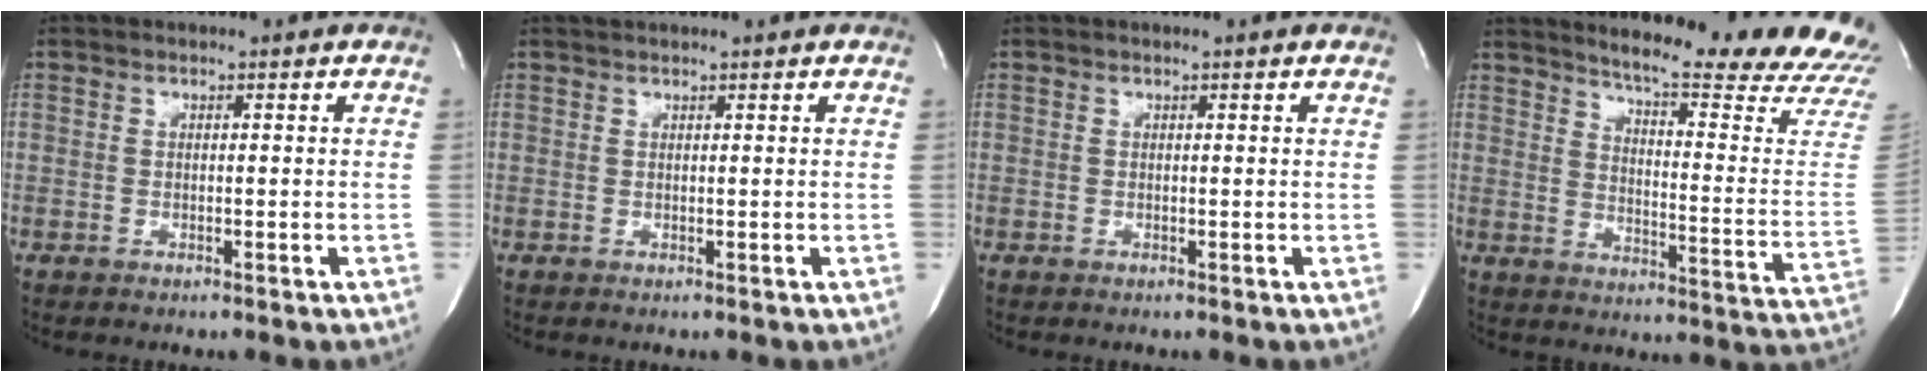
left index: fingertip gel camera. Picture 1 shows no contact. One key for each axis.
{"total": 3.4, "fx": 3.1, "fy": 0.0, "fz": 1.3, "tx": -0.016, "ty": 0.030, "tz": 0.042}
{"total": 0.8, "fx": 0.7, "fy": -0.1, "fz": 0.4, "tx": -0.011, "ty": 0.004, "tz": 0.013}
{"total": 23.4, "fx": 21.7, "fy": 0.5, "fz": 8.7, "tx": -0.129, "ty": -0.127, "tz": 0.255}